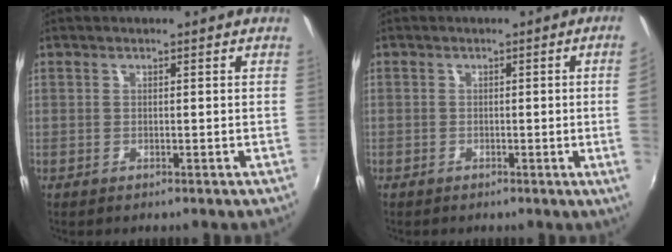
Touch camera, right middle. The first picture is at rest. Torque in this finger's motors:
{"motor_torque": [1.05, -1.09, -0.71, -0.21]}